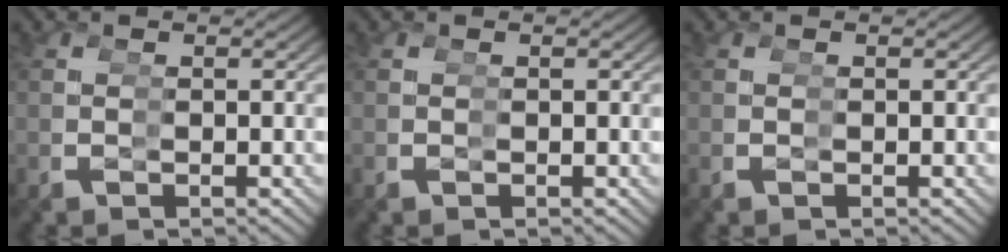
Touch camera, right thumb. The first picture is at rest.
{"total": 0.0}
{"total": 0.0}